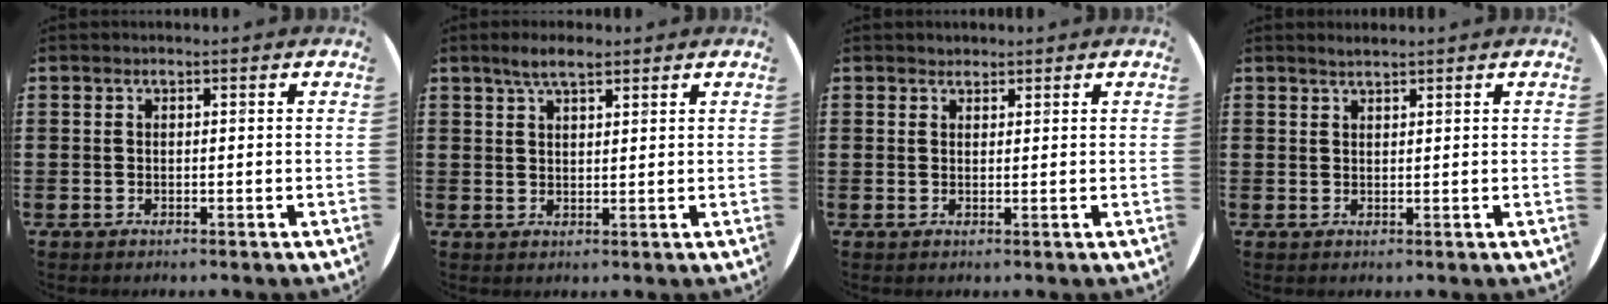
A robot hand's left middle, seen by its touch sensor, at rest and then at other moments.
{"total": 3.5, "force": [2.6, 0.9, 2.1], "torque": [-0.039, 0.003, 0.045]}
{"total": 1.0, "force": [1.0, 0.3, -0.1], "torque": [0.001, 0.001, 0.019]}
{"total": 1.2, "force": [1.1, -0.1, 0.3], "torque": [-0.007, 0.000, 0.021]}